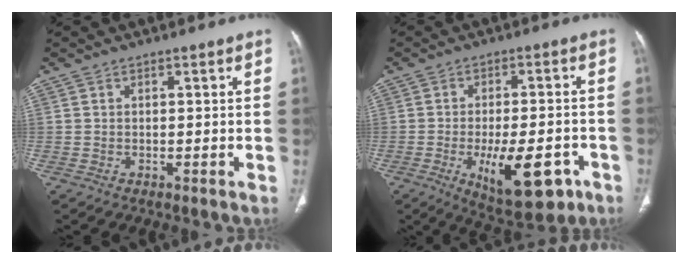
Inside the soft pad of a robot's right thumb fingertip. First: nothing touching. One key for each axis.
{"total": 14.0, "fx": -5.4, "fy": 5.8, "fz": 11.5, "tx": -0.159, "ty": 0.010, "tz": -0.067}